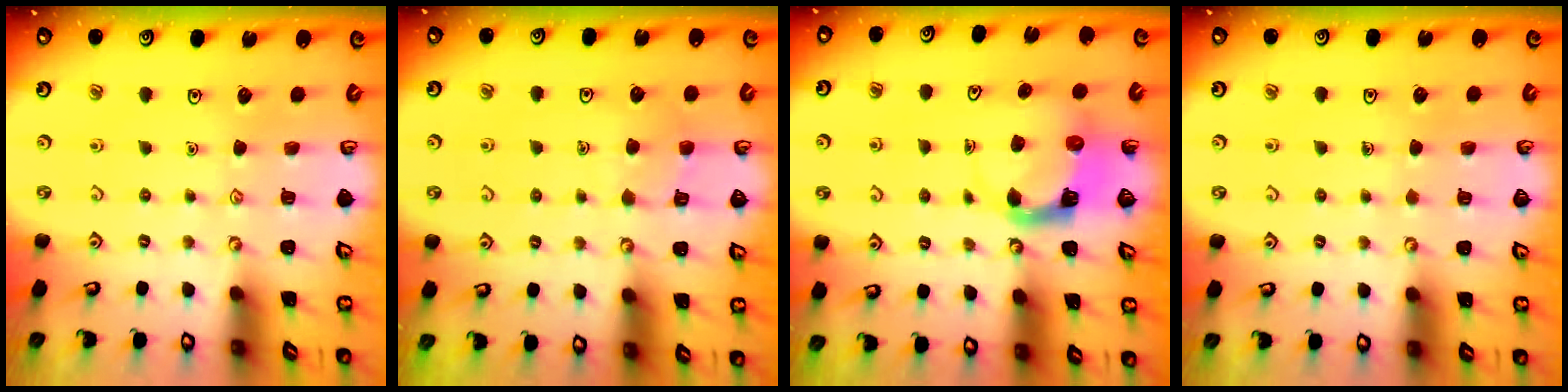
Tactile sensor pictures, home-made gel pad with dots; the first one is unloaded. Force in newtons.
{"total": 5.7, "press": 5.7, "slide": 0.5}
{"total": 4.0, "press": 4.0, "slide": 0.2}
{"total": 0.8, "press": 0.8, "slide": 0.3}